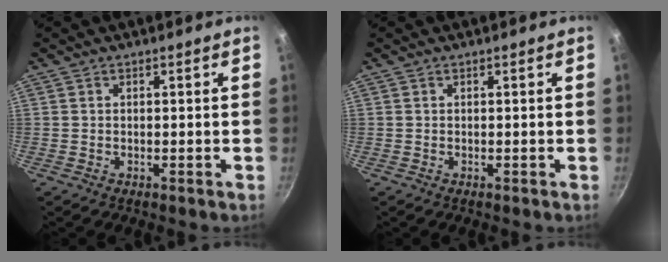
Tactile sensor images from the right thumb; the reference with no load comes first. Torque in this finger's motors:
{"motor_torque": [0.00, 0.00, 0.01, -0.01, 0.00]}